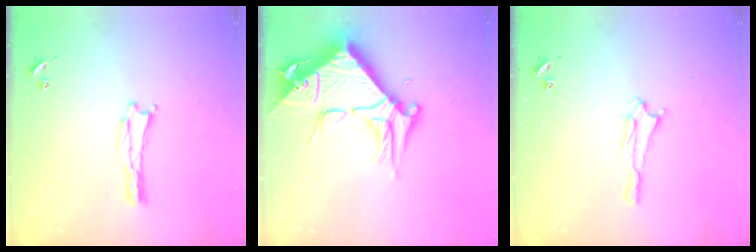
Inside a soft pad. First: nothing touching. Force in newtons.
{"total": 12.0, "press": 11.9, "slide": 1.4}
{"total": 1.6, "press": 1.6, "slide": 0.1}